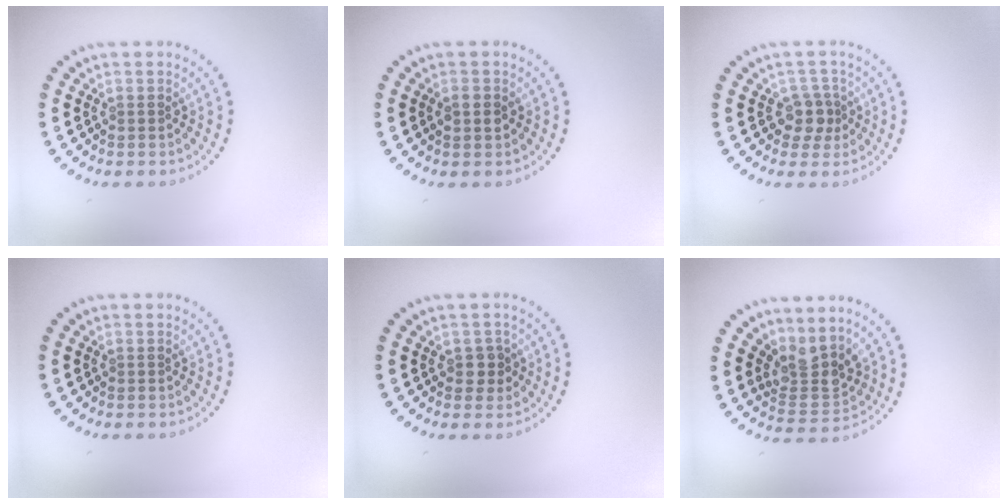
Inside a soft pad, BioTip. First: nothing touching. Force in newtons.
{"total": 1.7, "press": 1.7, "slide": 0.1}
{"total": 2.2, "press": 1.8, "slide": 1.3}
{"total": 0.0}
{"total": 1.4, "press": 1.3, "slide": 0.4}
{"total": 3.3, "press": 2.6, "slide": 2.0}